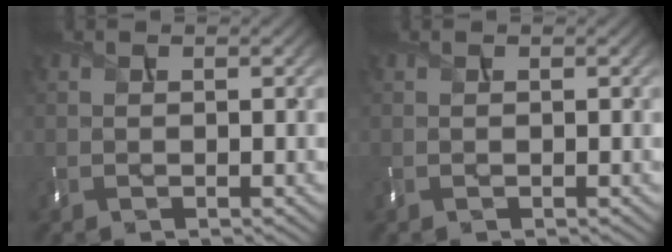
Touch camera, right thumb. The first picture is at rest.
{"total": 0.0}